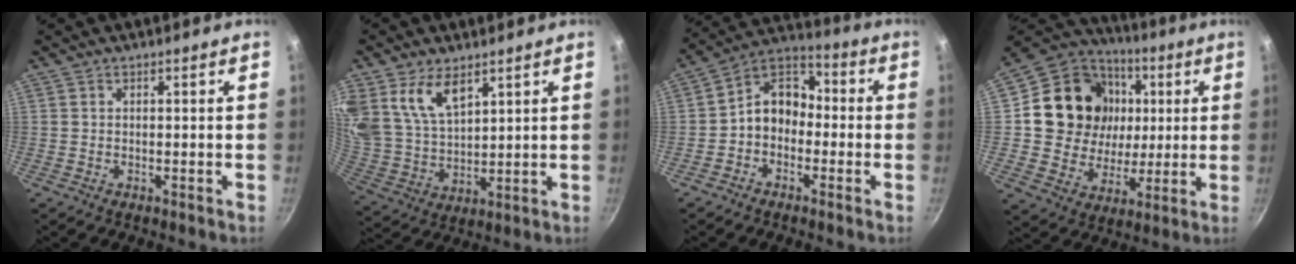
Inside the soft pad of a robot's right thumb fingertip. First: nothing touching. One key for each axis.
{"total": 11.6, "fx": 6.6, "fy": 6.5, "fz": 6.9, "tx": -0.119, "ty": -0.042, "tz": 0.140}
{"total": 9.4, "fx": -1.9, "fy": 7.3, "fz": 5.6, "tx": -0.058, "ty": 0.047, "tz": -0.058}
{"total": 20.9, "fx": 3.9, "fy": 18.0, "fz": 9.9, "tx": -0.162, "ty": 0.006, "tz": 0.070}